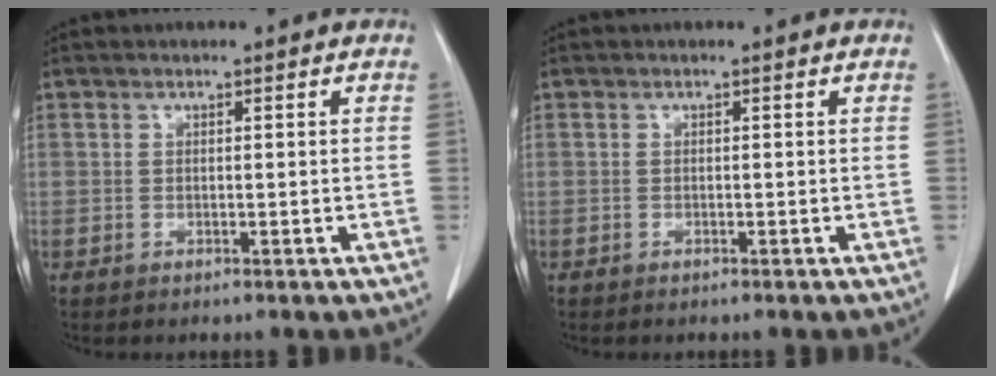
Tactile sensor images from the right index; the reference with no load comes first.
{"total": 0.0}